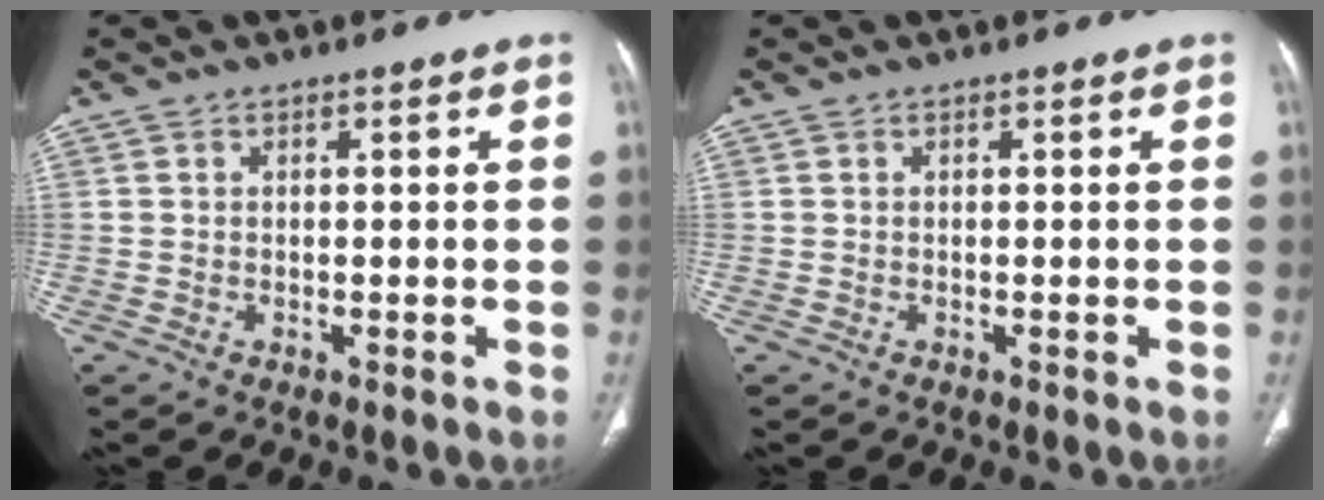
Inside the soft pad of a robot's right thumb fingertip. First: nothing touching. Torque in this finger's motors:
{"motor_torque": [-0.08, 0.08, -0.03, 0.02, 0.00]}